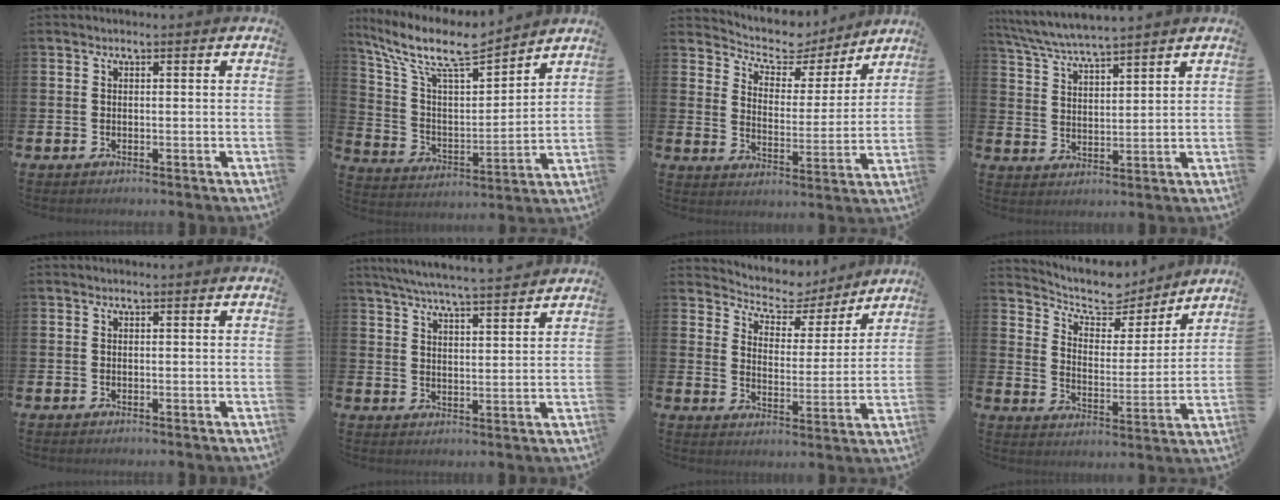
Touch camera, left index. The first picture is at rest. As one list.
[{"total": 10.9, "force": [9.2, 2.6, 5.2], "torque": [-0.133, -0.056, 0.157]}, {"total": 6.1, "force": [5.3, 2.7, 1.3], "torque": [-0.051, -0.041, 0.086]}, {"total": 5.5, "force": [5.4, 0.0, 1.2], "torque": [-0.046, -0.027, 0.096]}, {"total": 0.0}, {"total": 5.9, "force": [5.6, -0.2, 1.7], "torque": [-0.052, -0.030, 0.100]}, {"total": 5.8, "force": [5.2, 2.4, 0.5], "torque": [-0.037, -0.044, 0.085]}, {"total": 7.7, "force": [7.0, 2.8, 1.6], "torque": [-0.056, -0.053, 0.118]}]